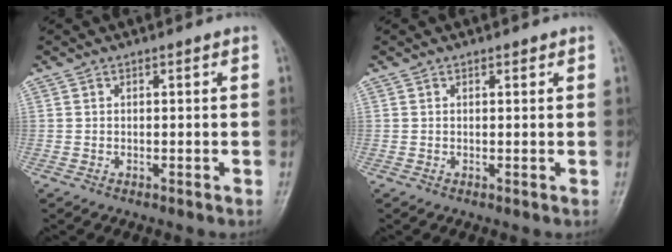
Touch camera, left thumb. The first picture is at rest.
{"total": 0.9, "force": [0.7, 0.5, 0.4], "torque": [0.002, -0.003, 0.005]}